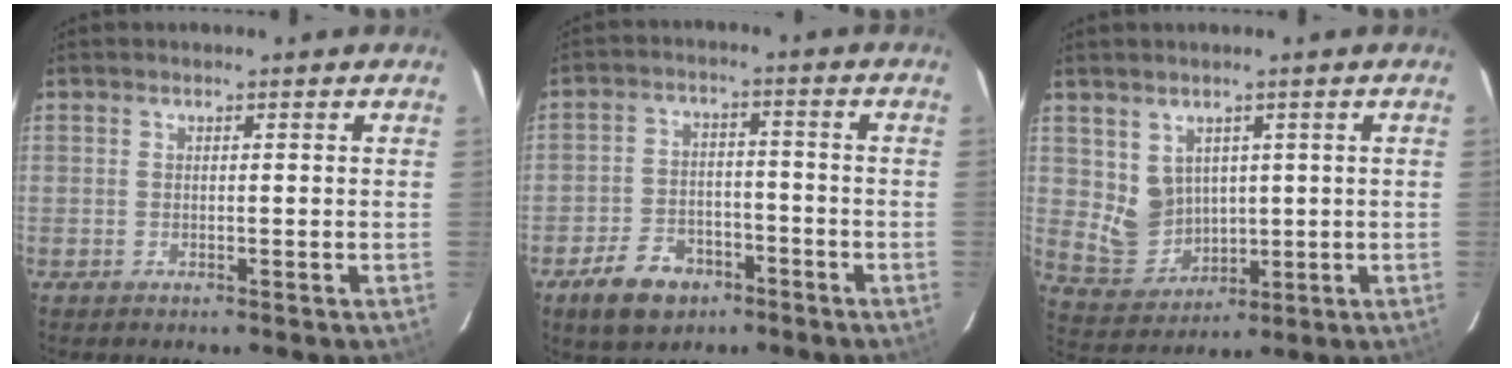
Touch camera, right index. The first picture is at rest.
{"total": 9.6, "force": [-6.0, 6.2, 4.4], "torque": [-0.114, 0.015, -0.089]}
{"total": 7.0, "force": [2.0, 6.3, 2.4], "torque": [-0.052, -0.002, 0.063]}